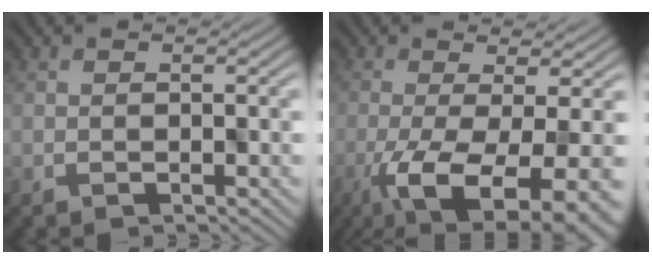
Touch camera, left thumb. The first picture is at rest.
{"total": 11.8, "force": [-5.2, 3.6, 10.0], "torque": [-0.169, -0.024, -0.071]}